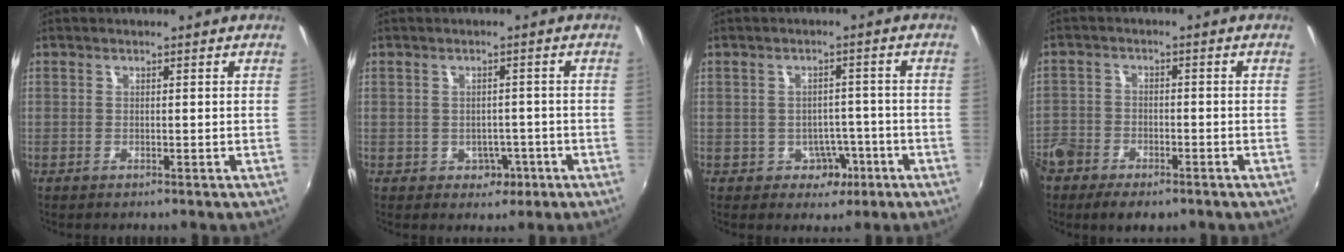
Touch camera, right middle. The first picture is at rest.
{"total": 3.6, "force": [-1.3, 3.2, 1.1], "torque": [-0.024, 0.004, -0.008]}
{"total": 4.6, "force": [-2.1, 3.9, 1.4], "torque": [-0.033, 0.009, -0.016]}
{"total": 9.9, "force": [-6.5, 6.0, 4.5], "torque": [-0.129, -0.015, -0.122]}